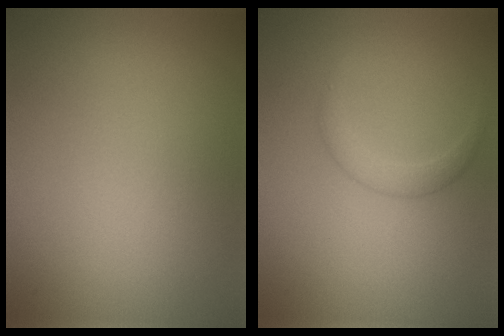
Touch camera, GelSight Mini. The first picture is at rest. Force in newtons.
{"total": 1.6, "press": 1.6, "slide": 0.0}